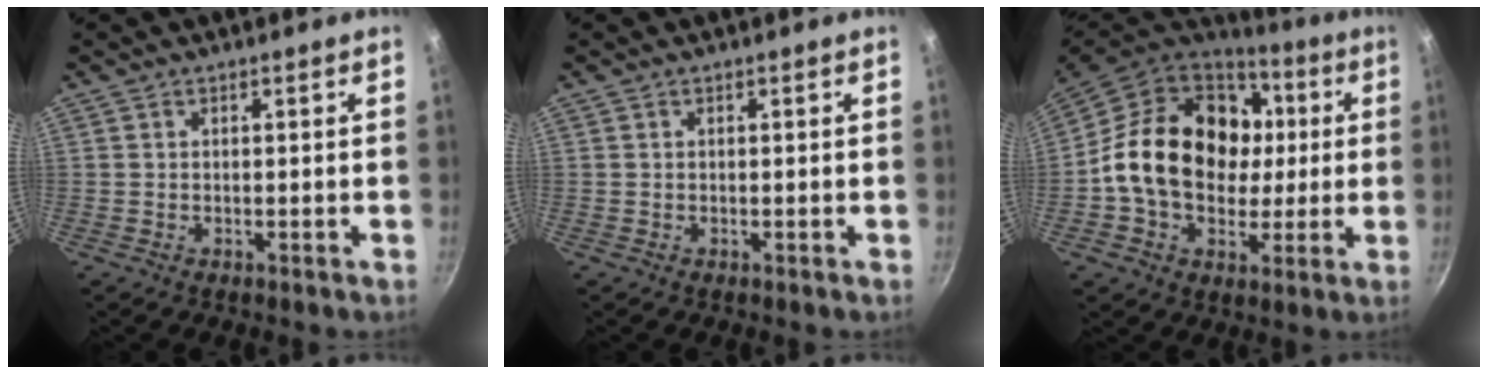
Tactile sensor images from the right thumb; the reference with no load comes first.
{"total": 0.0}
{"total": 24.0, "force": [1.8, 18.2, 15.5], "torque": [-0.245, 0.028, 0.028]}